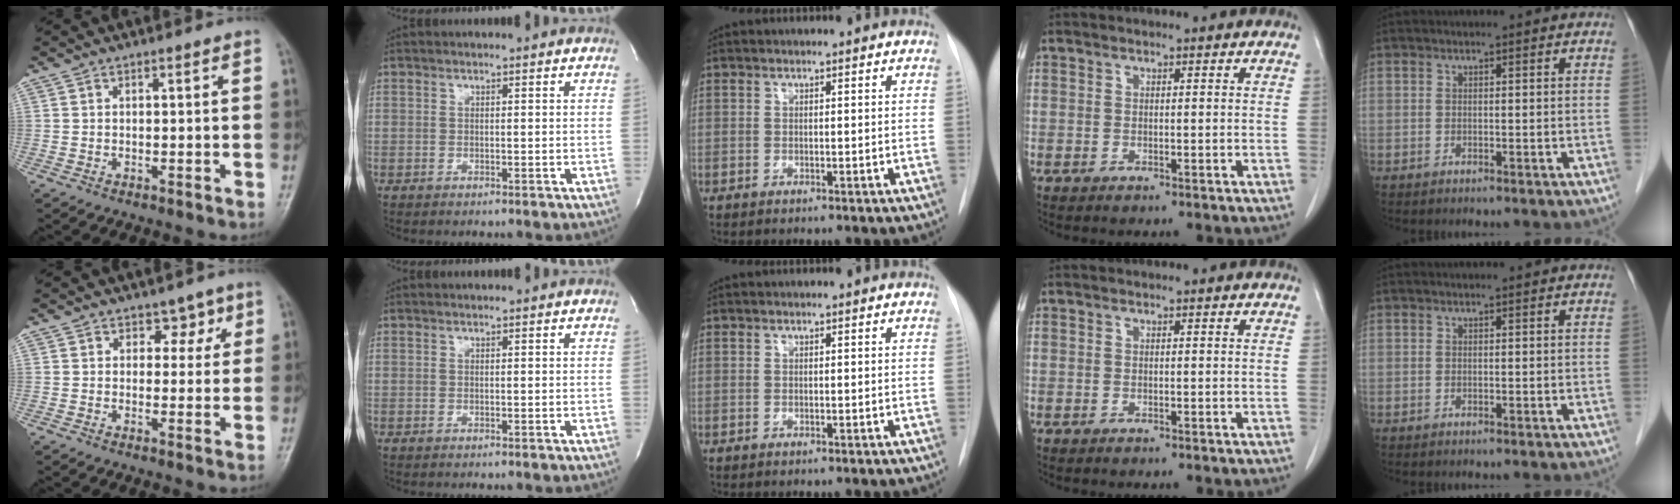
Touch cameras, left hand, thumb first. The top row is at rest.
{"thumb": {"total": 3.5, "force": [1.8, 2.7, 1.4], "torque": [0.015, -0.007, 0.020]}}